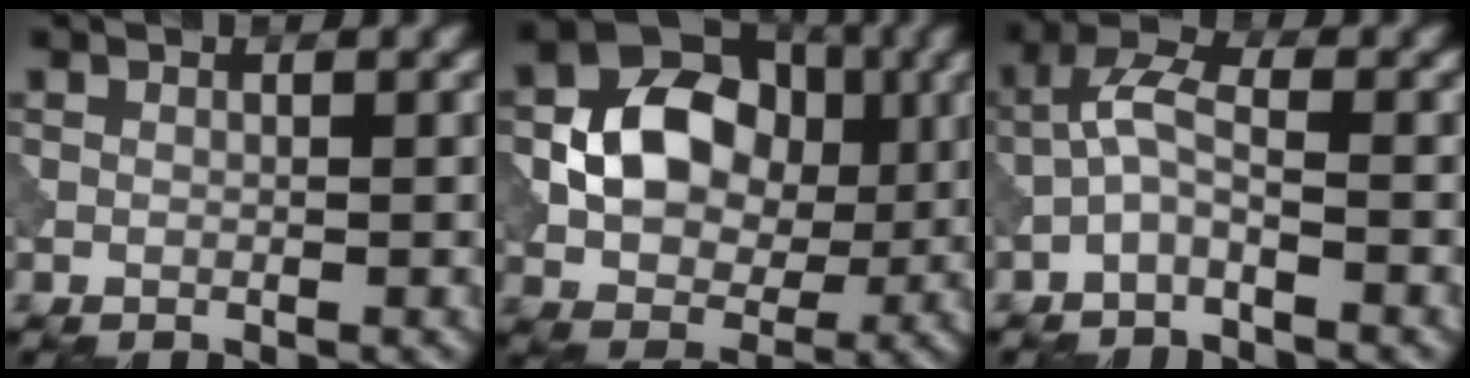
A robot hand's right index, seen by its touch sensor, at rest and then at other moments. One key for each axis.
{"total": 9.1, "fx": 0.3, "fy": 6.9, "fz": 5.9, "tx": -0.099, "ty": 0.002, "tz": -0.001}
{"total": 3.0, "fx": -1.2, "fy": 1.0, "fz": 2.5, "tx": -0.056, "ty": 0.012, "tz": -0.036}